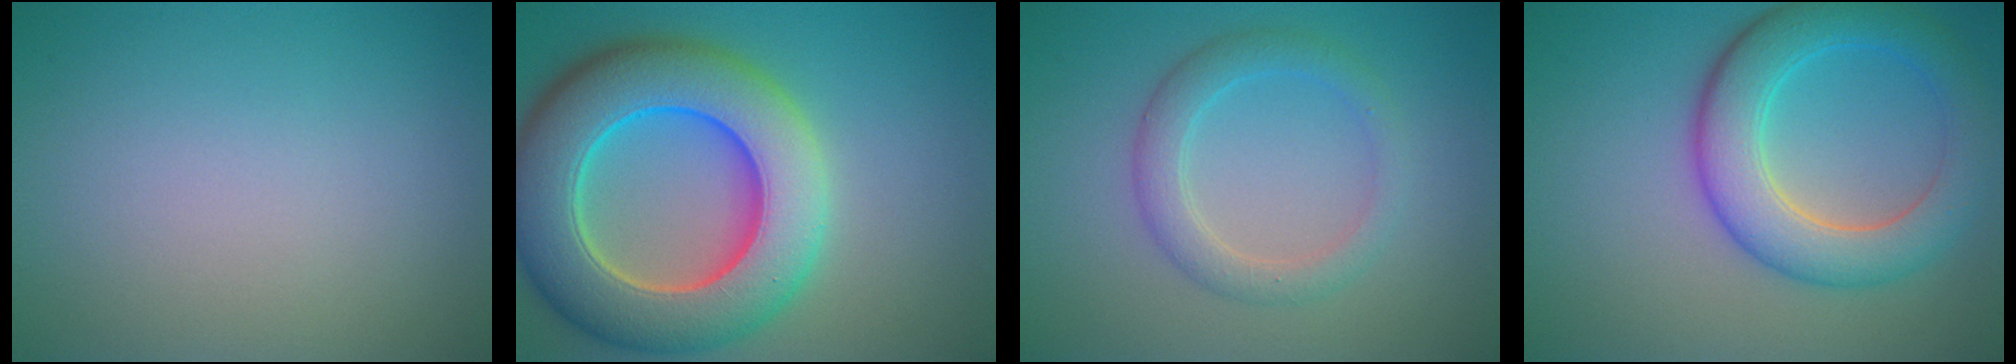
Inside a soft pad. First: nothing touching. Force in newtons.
{"total": 12.2, "press": 12.1, "slide": 0.9}
{"total": 3.0, "press": 3.0, "slide": 0.2}
{"total": 6.6, "press": 6.6, "slide": 0.2}